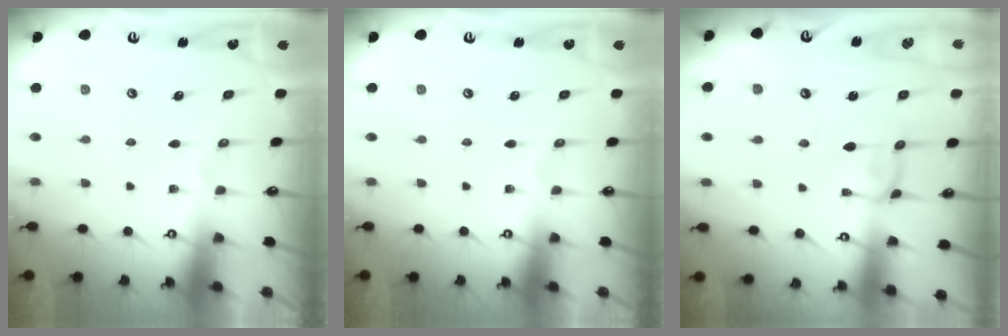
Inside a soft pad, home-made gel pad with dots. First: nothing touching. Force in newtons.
{"total": 0.0}
{"total": 0.0}